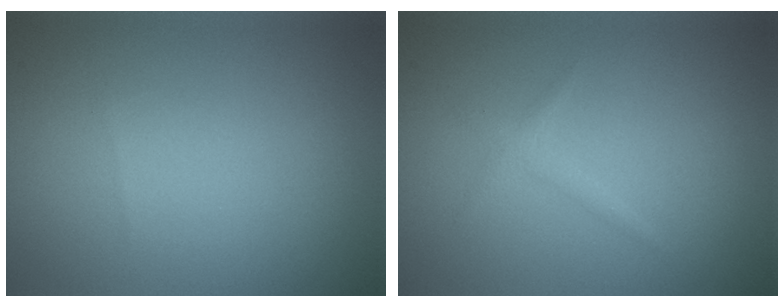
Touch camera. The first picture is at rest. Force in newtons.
{"total": 0.9, "press": 0.9, "slide": 0.1}